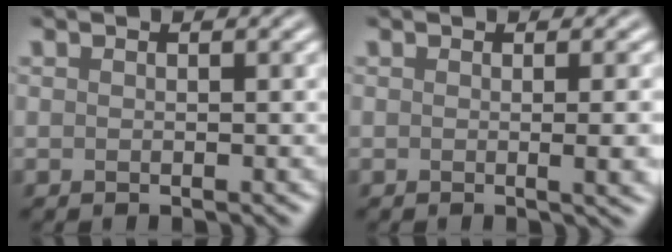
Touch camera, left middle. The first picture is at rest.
{"total": 3.6, "force": [-0.1, 1.4, 3.4], "torque": [-0.022, 0.005, -0.002]}